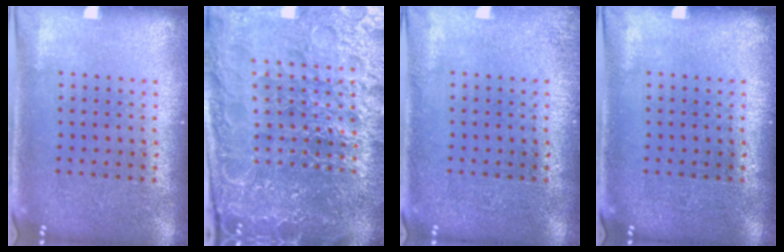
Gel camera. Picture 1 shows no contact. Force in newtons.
{"total": 5.9, "press": 5.3, "slide": 2.6}
{"total": 1.2, "press": 1.1, "slide": 0.2}
{"total": 0.0}